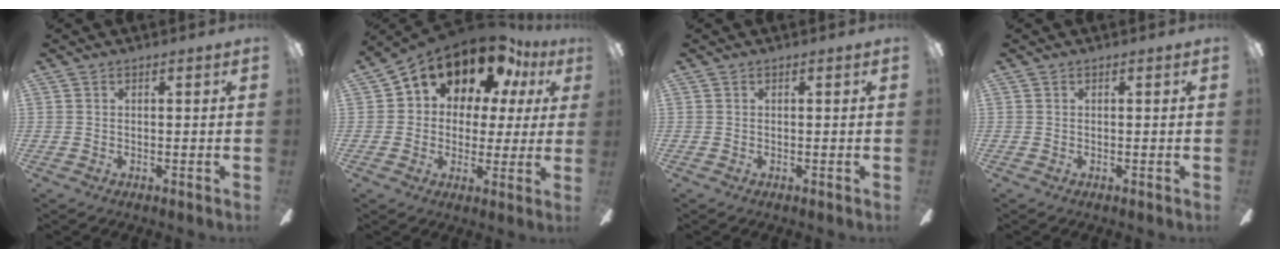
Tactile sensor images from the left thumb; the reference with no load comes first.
{"total": 14.4, "force": [10.3, 7.9, 6.3], "torque": [-0.121, -0.067, 0.185]}
{"total": 0.0}
{"total": 0.0}